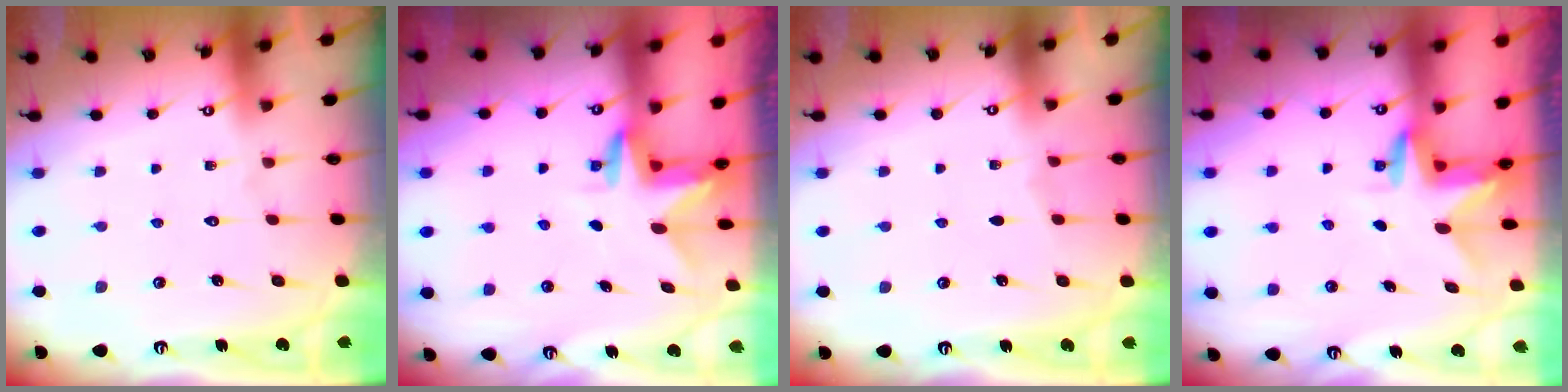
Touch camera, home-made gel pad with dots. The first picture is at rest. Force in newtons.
{"total": 3.0, "press": 3.0, "slide": 0.2}
{"total": 1.6, "press": 1.5, "slide": 0.3}
{"total": 3.0, "press": 3.0, "slide": 0.2}